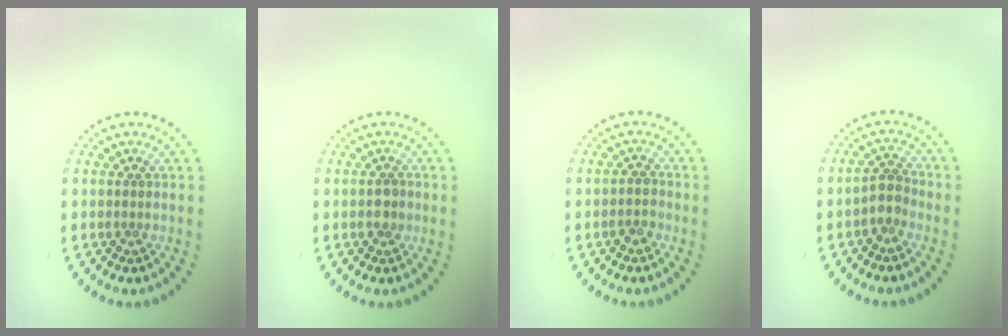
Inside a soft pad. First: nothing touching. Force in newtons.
{"total": 1.4, "press": 1.3, "slide": 0.3}
{"total": 1.5, "press": 1.2, "slide": 0.9}
{"total": 1.9, "press": 1.5, "slide": 1.2}